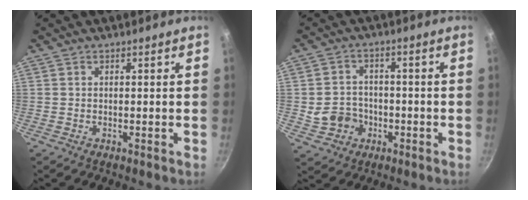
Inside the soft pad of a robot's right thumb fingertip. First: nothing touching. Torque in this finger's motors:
{"motor_torque": [0.20, 0.15, -0.15, 0.00, 0.00]}